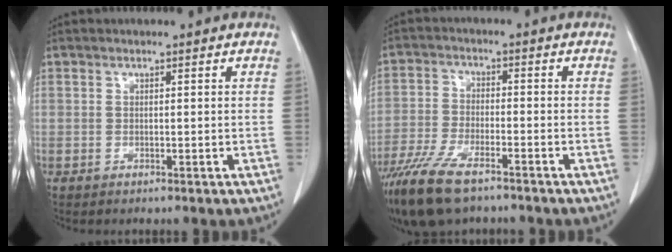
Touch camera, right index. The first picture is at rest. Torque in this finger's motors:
{"motor_torque": [1.06, -1.09, 0.59, 0.17]}